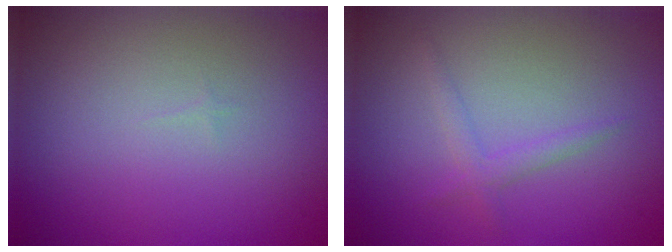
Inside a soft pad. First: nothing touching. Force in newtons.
{"total": 1.4, "press": 1.4, "slide": 0.0}